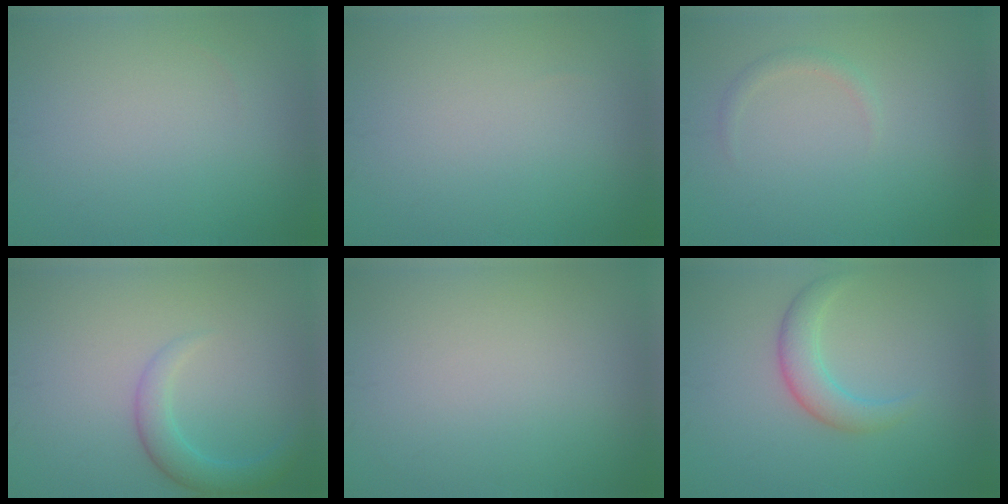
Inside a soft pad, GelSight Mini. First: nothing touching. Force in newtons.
{"total": 0.0}
{"total": 1.0, "press": 1.0, "slide": 0.1}
{"total": 2.8, "press": 2.8, "slide": 0.1}
{"total": 0.0}
{"total": 3.0, "press": 3.0, "slide": 0.1}